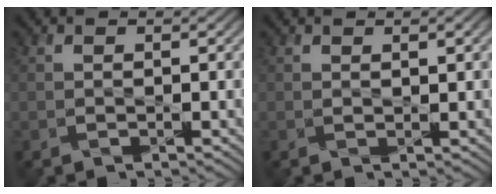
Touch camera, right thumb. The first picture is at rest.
{"total": 1.2, "force": [0.5, 0.1, 1.0], "torque": [-0.017, 0.001, 0.010]}